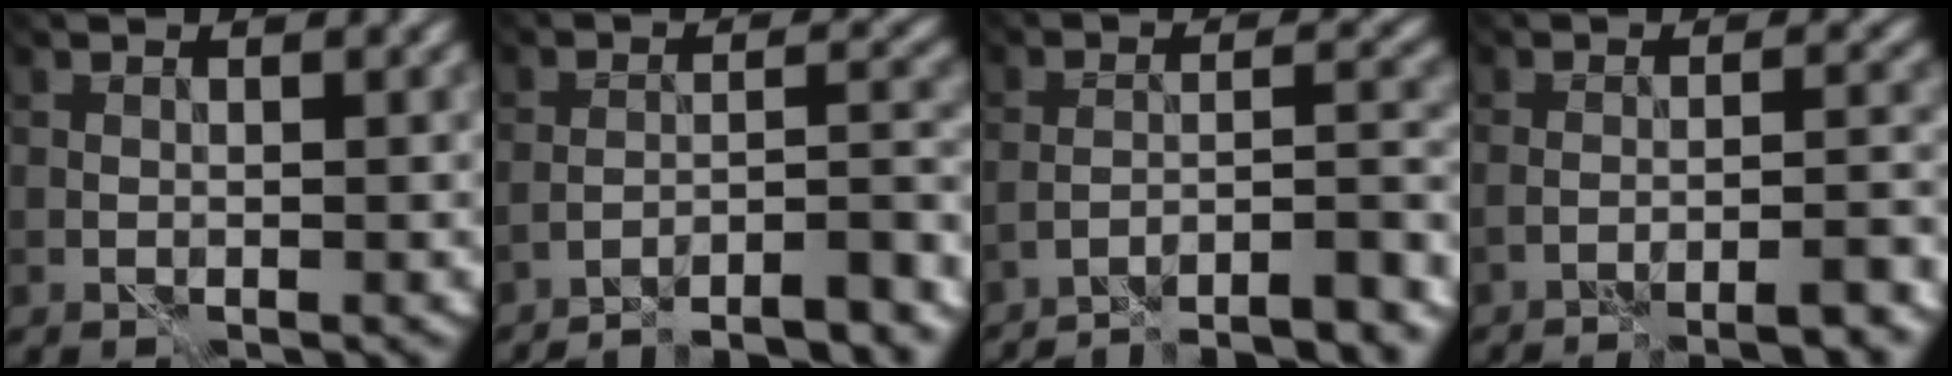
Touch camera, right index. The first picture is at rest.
{"total": 8.7, "force": [-8.0, 0.7, 3.5], "torque": [-0.030, 0.014, -0.108]}
{"total": 10.9, "force": [-10.0, 1.0, 4.1], "torque": [-0.038, 0.011, -0.130]}
{"total": 4.3, "force": [-3.3, 0.1, 2.7], "torque": [-0.031, 0.002, -0.055]}